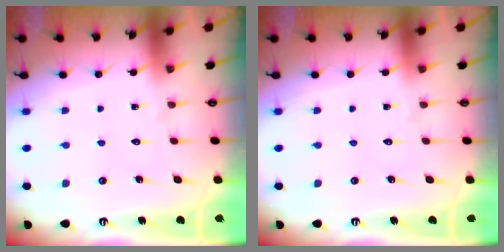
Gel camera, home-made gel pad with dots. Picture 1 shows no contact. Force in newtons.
{"total": 0.0}